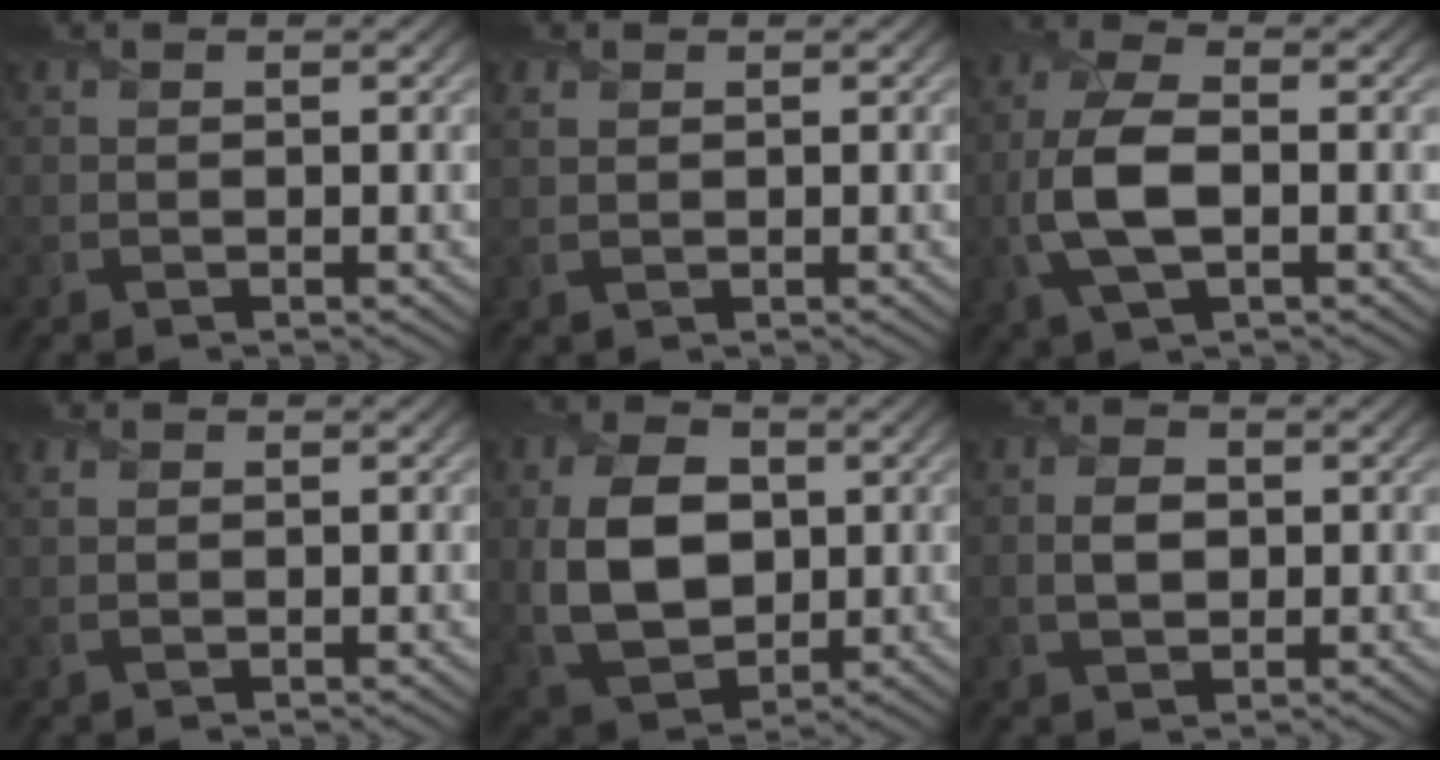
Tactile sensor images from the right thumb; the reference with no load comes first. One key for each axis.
{"total": 1.3, "fx": 0.7, "fy": 0.8, "fz": 0.7, "tx": -0.019, "ty": 0.000, "tz": 0.017}
{"total": 8.2, "fx": -1.4, "fy": 4.0, "fz": 7.0, "tx": -0.169, "ty": 0.004, "tz": -0.033}
{"total": 1.1, "fx": 0.5, "fy": 0.6, "fz": 0.8, "tx": -0.023, "ty": 0.002, "tz": 0.012}
{"total": 10.7, "fx": 0.6, "fy": 7.4, "fz": 7.8, "tx": -0.177, "ty": -0.004, "tz": 0.010}
{"total": 3.3, "fx": 0.1, "fy": 2.3, "fz": 2.4, "tx": -0.054, "ty": 0.000, "tz": 0.001}